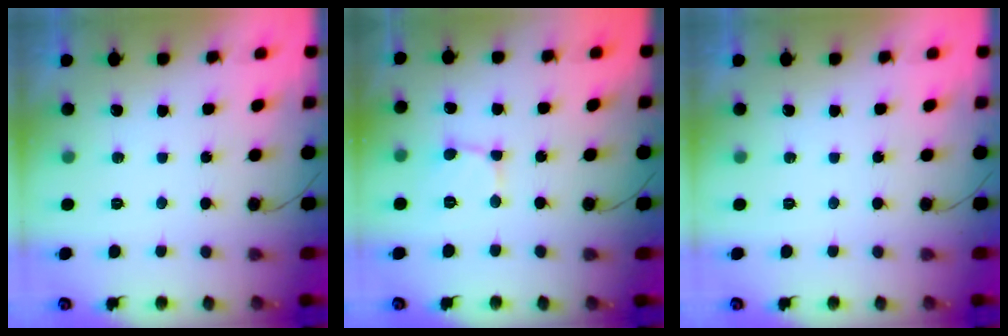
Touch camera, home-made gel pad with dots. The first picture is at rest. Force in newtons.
{"total": 2.1, "press": 2.1, "slide": 0.2}
{"total": 0.0}